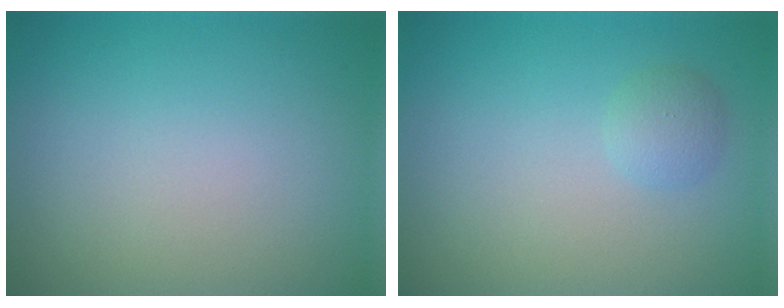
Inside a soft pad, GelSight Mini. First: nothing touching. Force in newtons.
{"total": 1.4, "press": 1.4, "slide": 0.1}